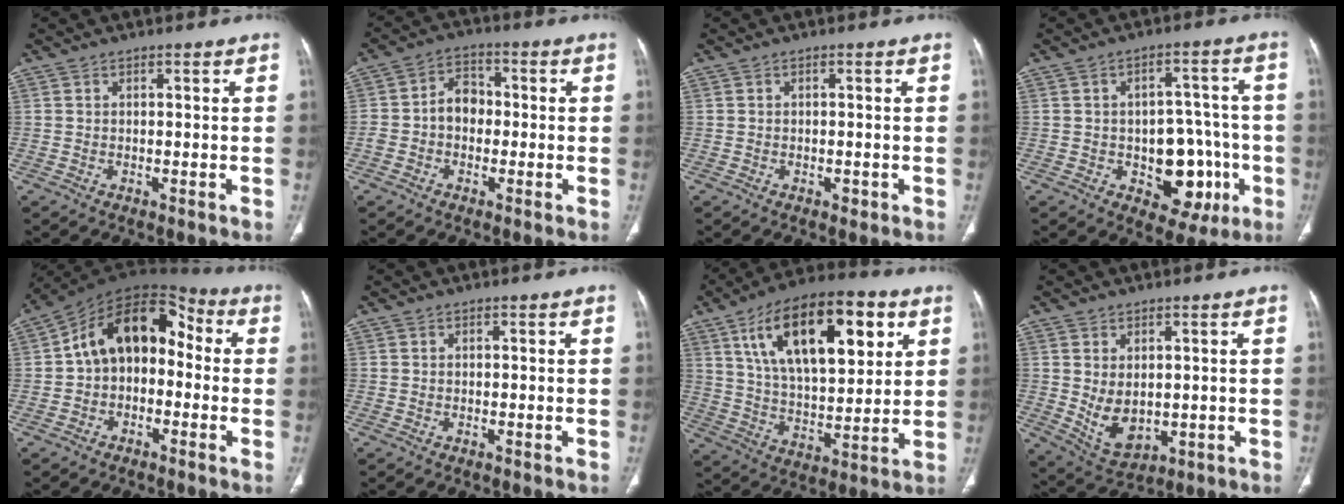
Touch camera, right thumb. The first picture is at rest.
{"total": 6.3, "force": [-0.8, 4.9, 3.8], "torque": [-0.043, 0.028, -0.027]}
{"total": 1.0, "force": [-0.4, 0.7, 0.6], "torque": [-0.006, 0.000, -0.005]}
{"total": 12.9, "force": [-3.5, 8.3, 9.3], "torque": [-0.074, 0.030, -0.036]}
{"total": 14.2, "force": [-0.1, 9.8, 10.2], "torque": [-0.127, 0.055, -0.019]}
{"total": 0.0}
{"total": 24.1, "force": [9.9, 11.0, 19.0], "torque": [-0.287, -0.018, 0.166]}
{"total": 7.4, "force": [0.3, 4.9, 5.5], "torque": [-0.083, -0.012, 0.031]}